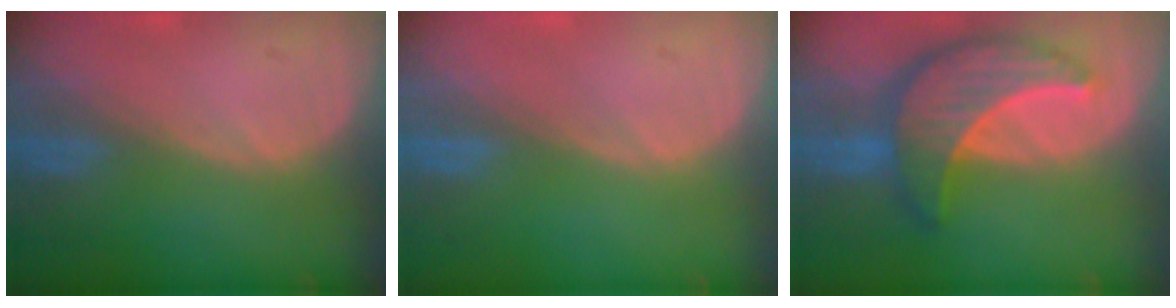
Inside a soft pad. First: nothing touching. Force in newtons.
{"total": 0.0}
{"total": 10.0, "press": 10.0, "slide": 0.7}